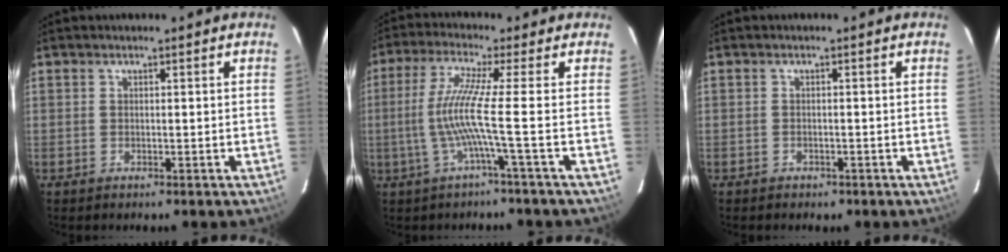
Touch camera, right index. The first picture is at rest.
{"total": 7.7, "force": [-1.8, -2.6, 7.1], "torque": [-0.147, -0.006, -0.032]}
{"total": 1.7, "force": [-1.1, 1.2, 0.3], "torque": [-0.010, 0.003, -0.012]}